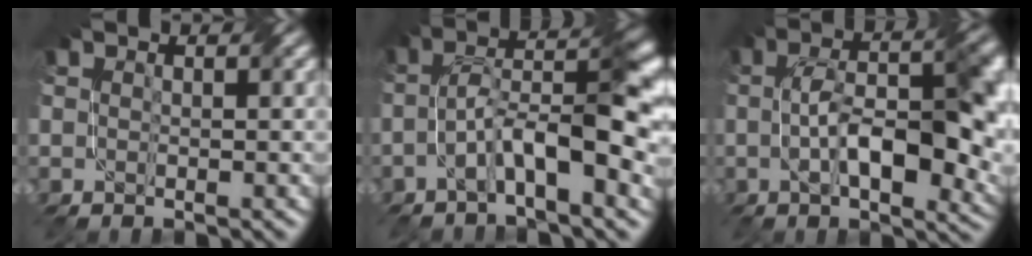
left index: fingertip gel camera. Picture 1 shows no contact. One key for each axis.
{"total": 7.9, "fx": -2.6, "fy": 2.3, "fz": 7.1, "tx": -0.122, "ty": 0.022, "tz": -0.047}
{"total": 11.8, "fx": -0.9, "fy": 4.8, "fz": 10.8, "tx": -0.163, "ty": 0.004, "tz": -0.015}